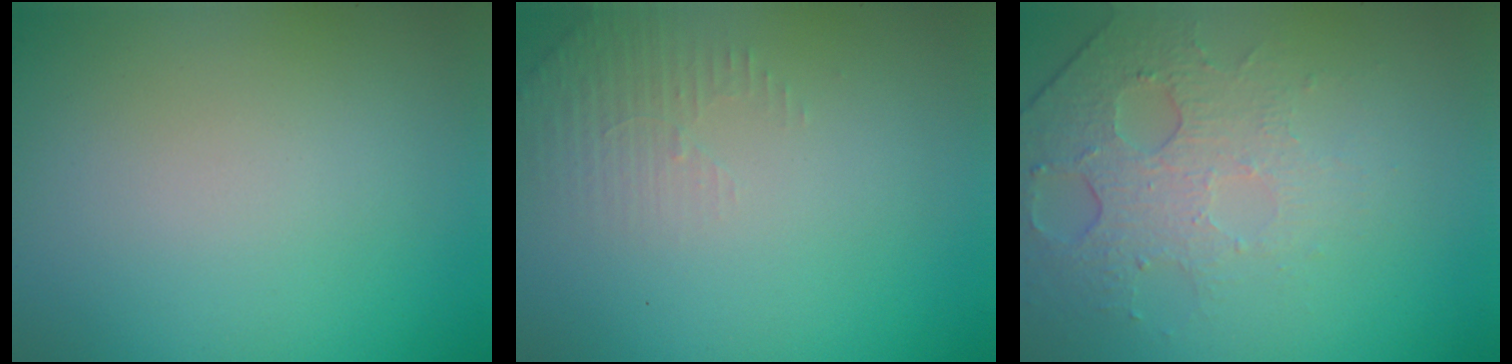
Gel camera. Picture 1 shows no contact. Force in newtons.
{"total": 1.5, "press": 1.5, "slide": 0.4}
{"total": 4.6, "press": 3.0, "slide": 3.5}